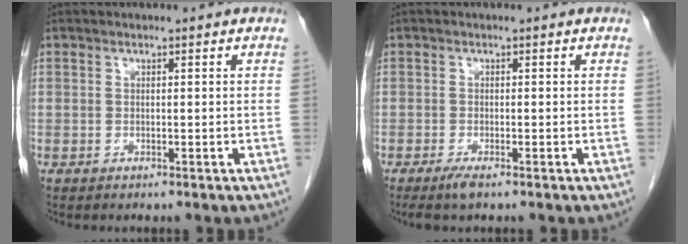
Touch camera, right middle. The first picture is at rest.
{"total": 1.9, "force": [-1.3, 0.1, 1.4], "torque": [-0.034, -0.007, -0.027]}